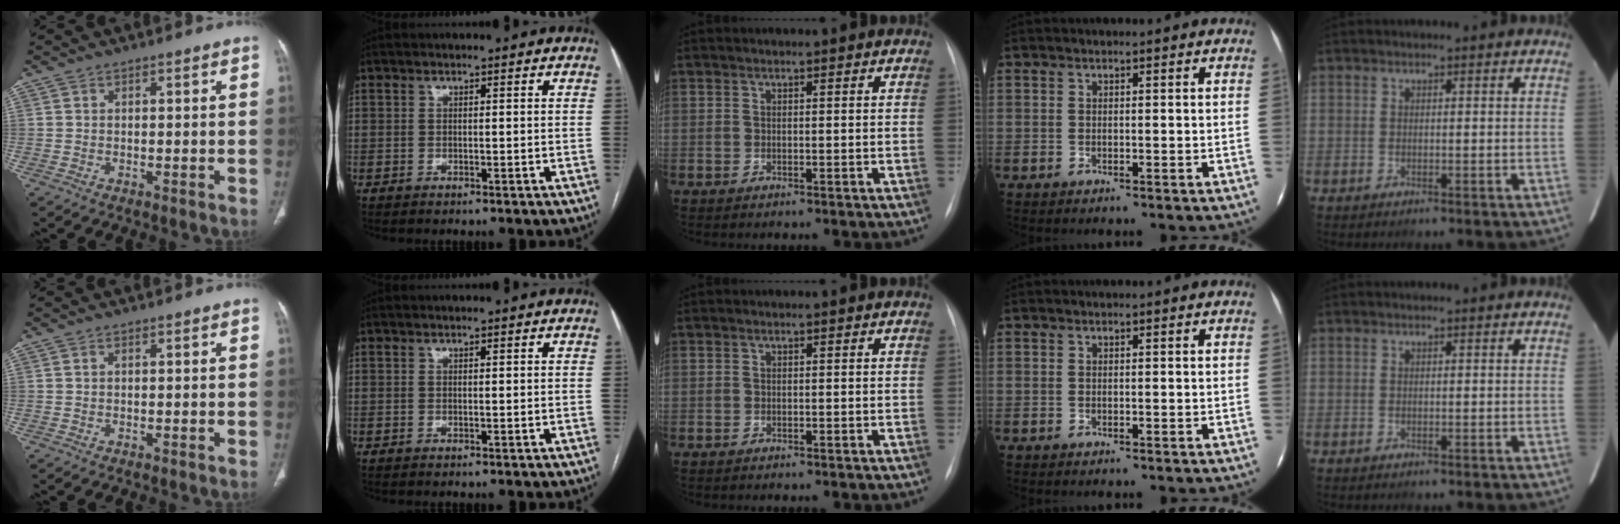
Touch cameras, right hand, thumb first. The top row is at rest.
{}